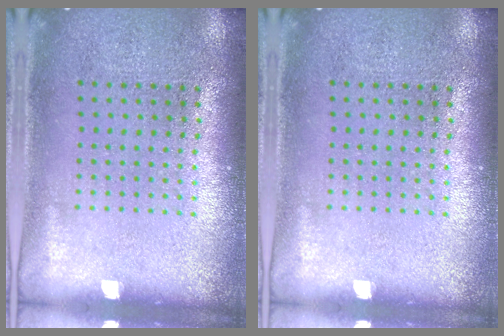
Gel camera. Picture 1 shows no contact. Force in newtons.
{"total": 0.0}